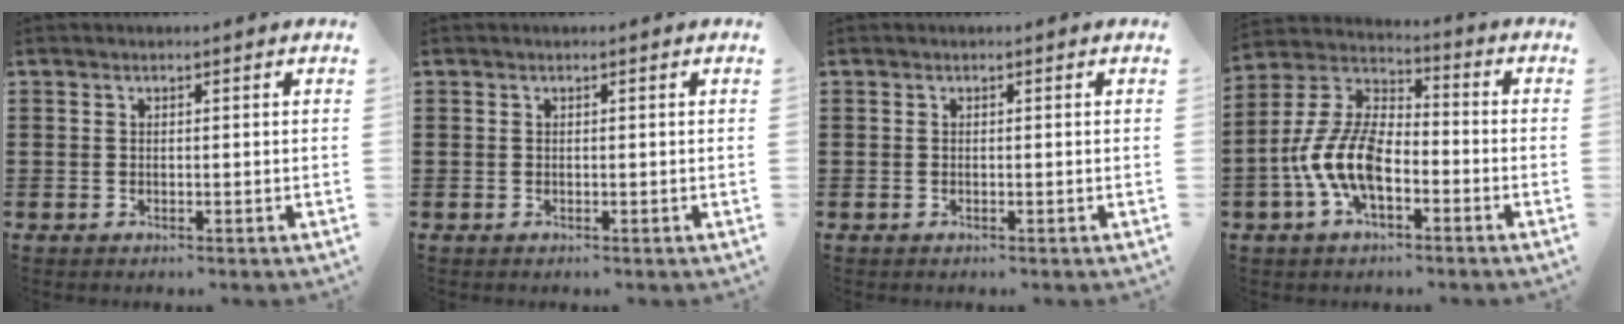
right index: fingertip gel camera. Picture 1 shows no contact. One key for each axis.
{"total": 0.0}
{"total": 0.0}
{"total": 10.5, "fx": -4.0, "fy": 5.3, "fz": 8.2, "tx": -0.210, "ty": -0.001, "tz": -0.085}